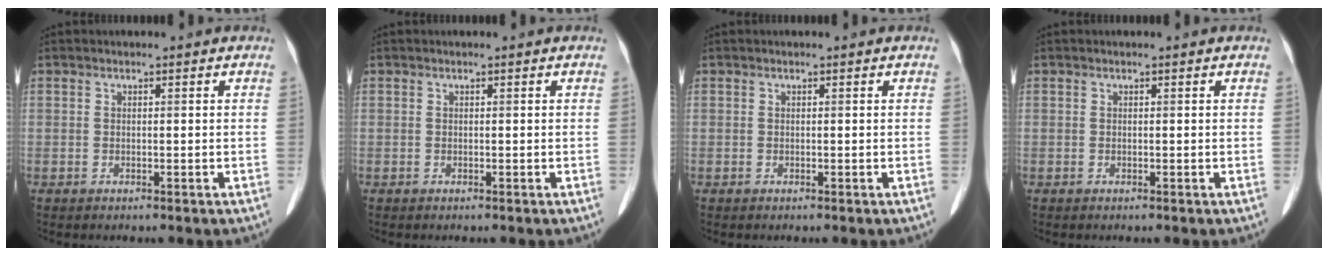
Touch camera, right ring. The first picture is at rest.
{"total": 0.0}
{"total": 0.0}
{"total": 0.0}